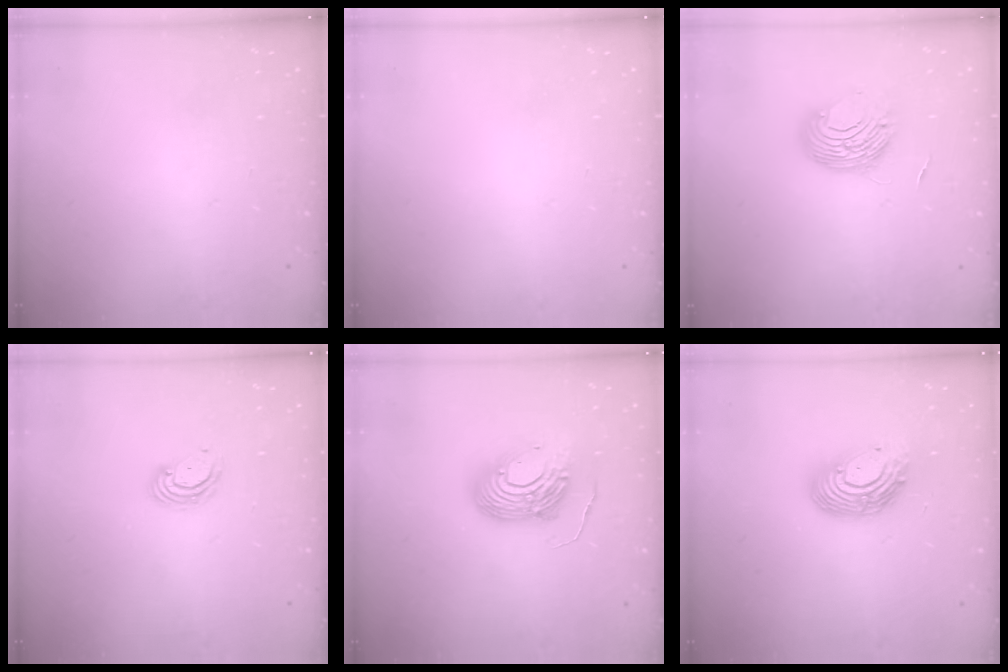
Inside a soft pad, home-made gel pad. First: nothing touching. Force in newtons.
{"total": 0.0}
{"total": 9.4, "press": 9.3, "slide": 1.0}
{"total": 4.2, "press": 4.2, "slide": 0.3}
{"total": 14.4, "press": 14.4, "slide": 1.1}
{"total": 13.2, "press": 13.2, "slide": 0.8}